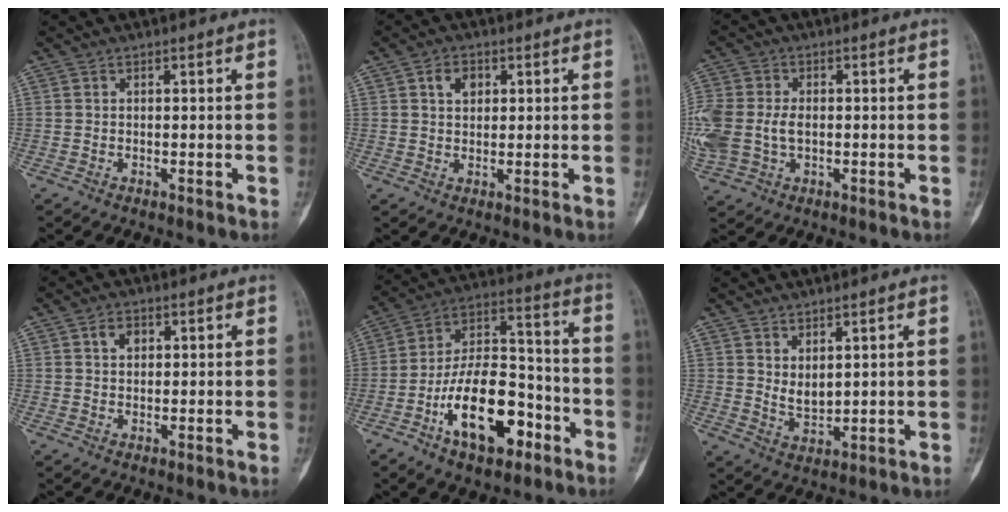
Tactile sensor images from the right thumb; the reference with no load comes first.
{"total": 3.8, "force": [1.4, 2.8, 2.3], "torque": [-0.026, -0.001, 0.023]}
{"total": 15.3, "force": [-0.8, 11.3, 10.3], "torque": [-0.288, 0.009, -0.002]}
{"total": 2.7, "force": [1.0, 1.9, 1.6], "torque": [-0.018, 0.000, 0.016]}
{"total": 18.5, "force": [-8.2, 9.4, 13.6], "torque": [-0.209, 0.068, -0.140]}
{"total": 4.0, "force": [1.8, 2.0, 3.0], "torque": [-0.047, -0.025, 0.043]}